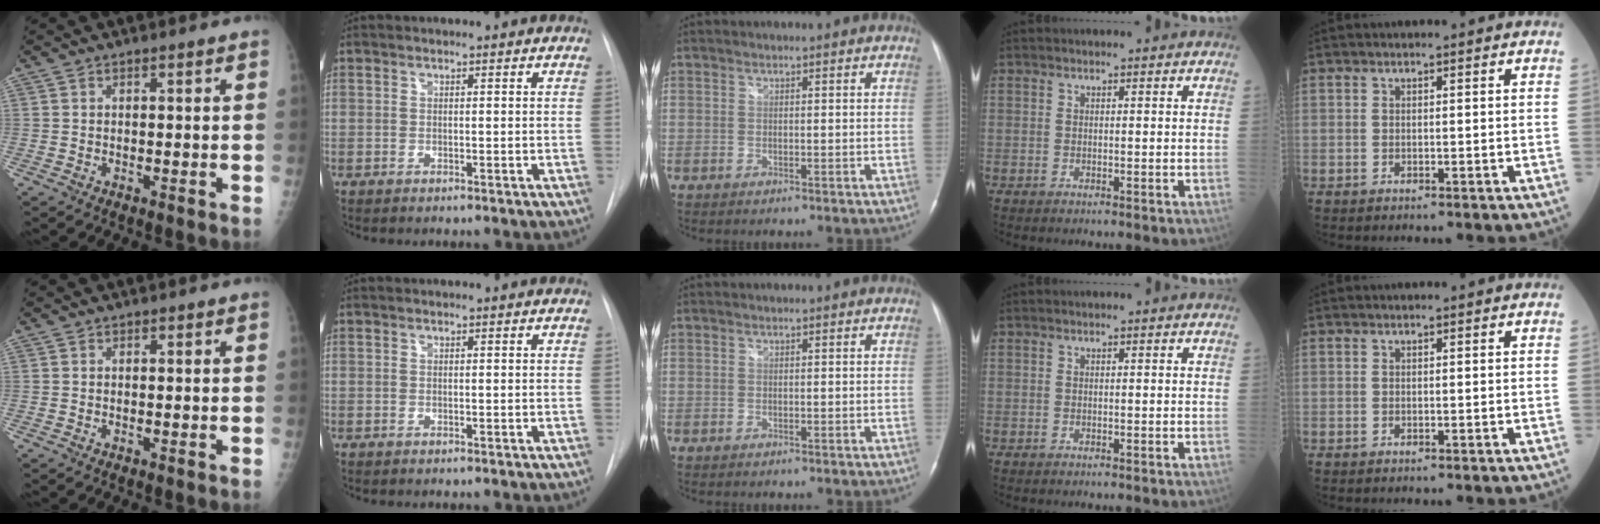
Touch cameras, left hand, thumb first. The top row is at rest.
{}